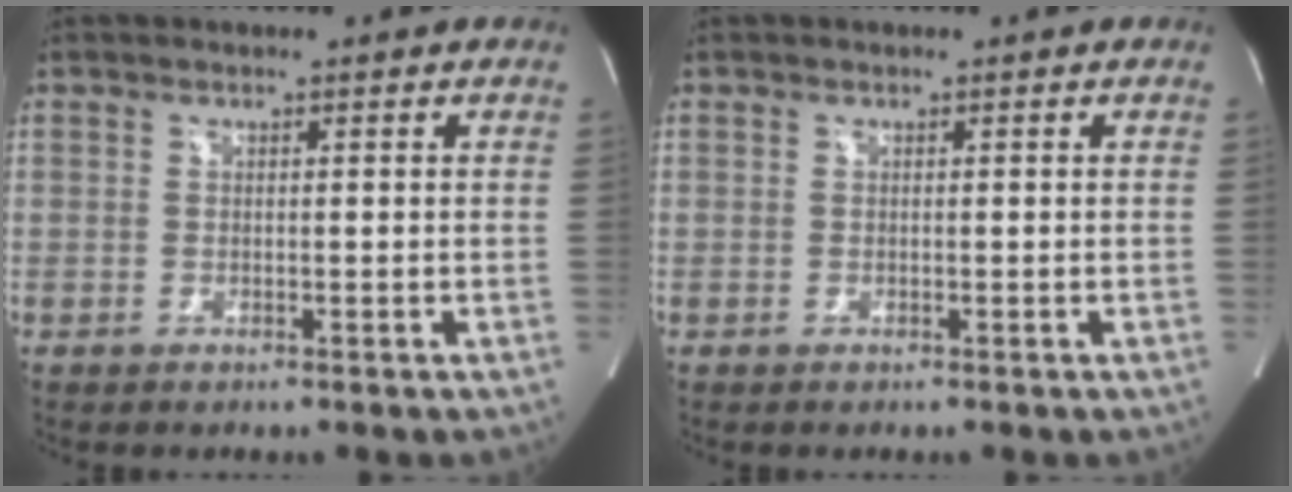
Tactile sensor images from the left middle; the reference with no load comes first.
{"total": 0.0}